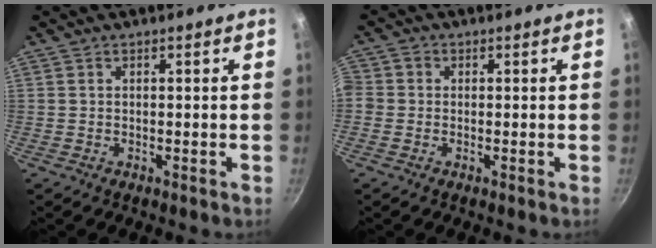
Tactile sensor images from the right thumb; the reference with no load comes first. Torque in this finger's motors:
{"motor_torque": [0.46, 0.66, 0.39, -0.03, 0.31]}